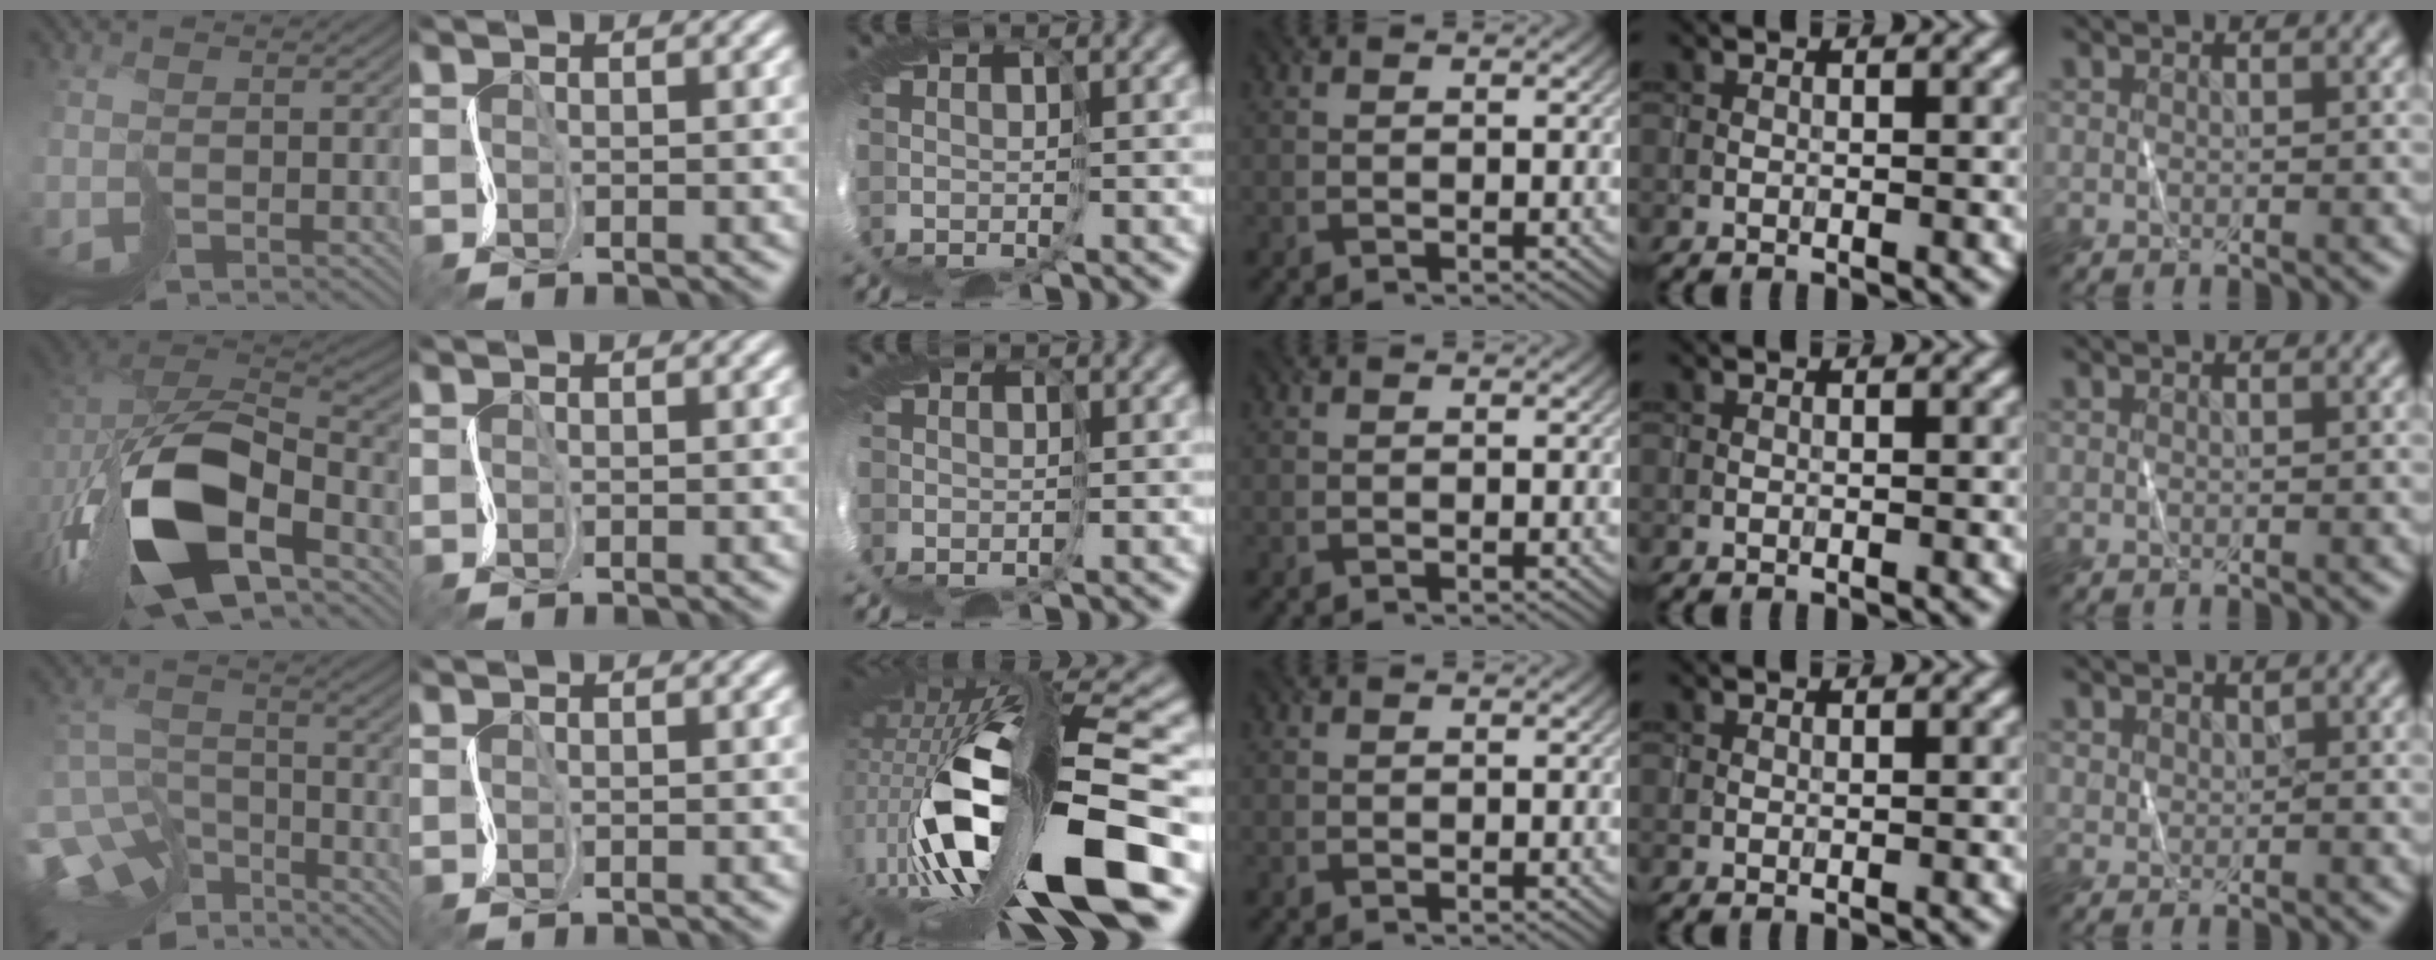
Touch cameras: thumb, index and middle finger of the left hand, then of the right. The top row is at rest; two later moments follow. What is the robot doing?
{"motion": "cut", "object": "tape"}